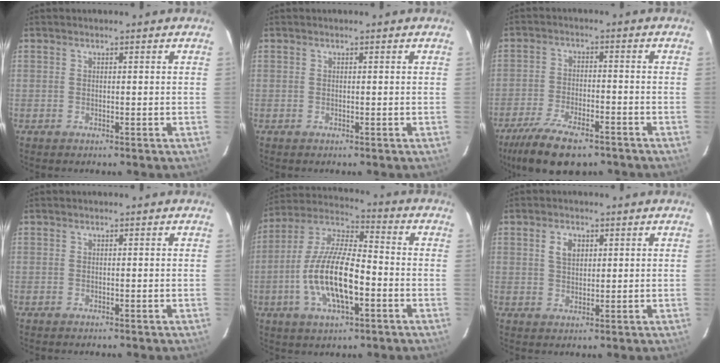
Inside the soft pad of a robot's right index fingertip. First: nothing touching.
{"total": 0.0}
{"total": 13.9, "force": [-10.1, 5.0, 8.0], "torque": [-0.181, -0.027, -0.173]}
{"total": 0.0}
{"total": 16.0, "force": [-4.4, 5.6, 14.4], "torque": [-0.291, -0.005, -0.084]}
{"total": 3.7, "force": [1.4, 2.4, 2.4], "torque": [-0.042, 0.007, 0.027]}